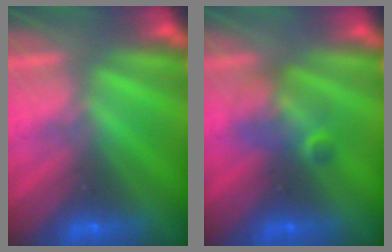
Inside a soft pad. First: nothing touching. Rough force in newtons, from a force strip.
{"total": 2.4}